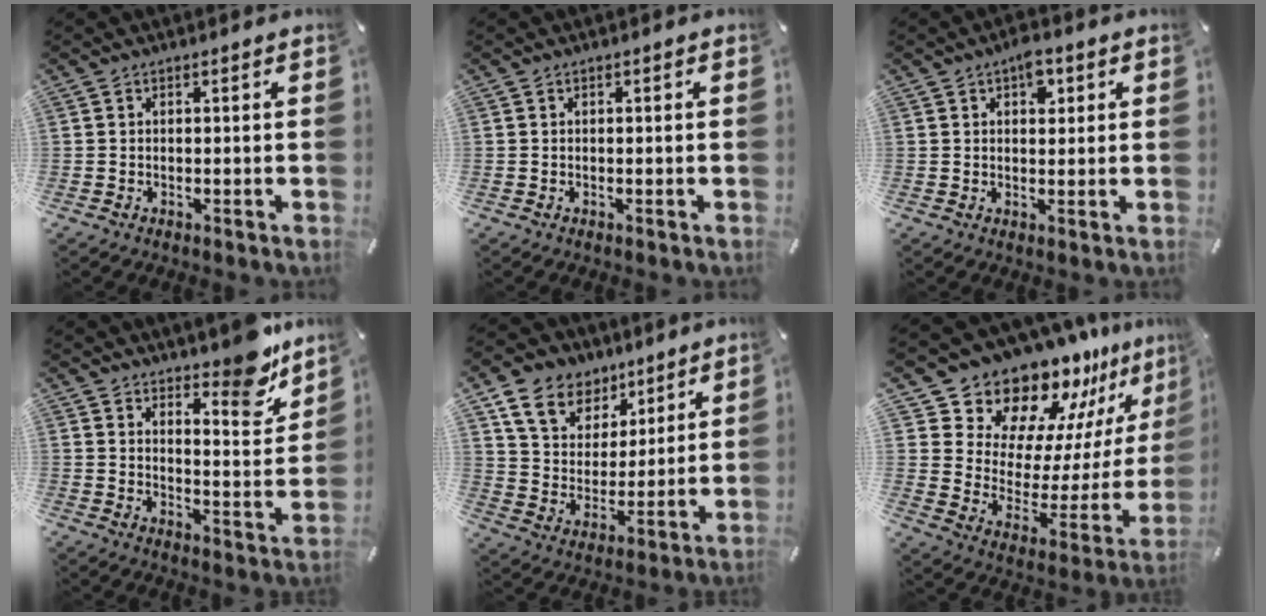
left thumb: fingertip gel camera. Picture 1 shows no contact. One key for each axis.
{"total": 0.0}
{"total": 4.6, "fx": 2.0, "fy": 2.7, "fz": 3.1, "tx": -0.027, "ty": -0.008, "tz": 0.026}
{"total": 11.1, "fx": 9.5, "fy": 3.9, "fz": 4.4, "tx": -0.032, "ty": -0.088, "tz": 0.163}
{"total": 12.2, "fx": 7.7, "fy": 8.9, "fz": 3.2, "tx": -0.085, "ty": -0.044, "tz": 0.153}
{"total": 16.6, "fx": 15.3, "fy": 6.5, "fz": 0.8, "tx": -0.019, "ty": -0.165, "tz": 0.271}